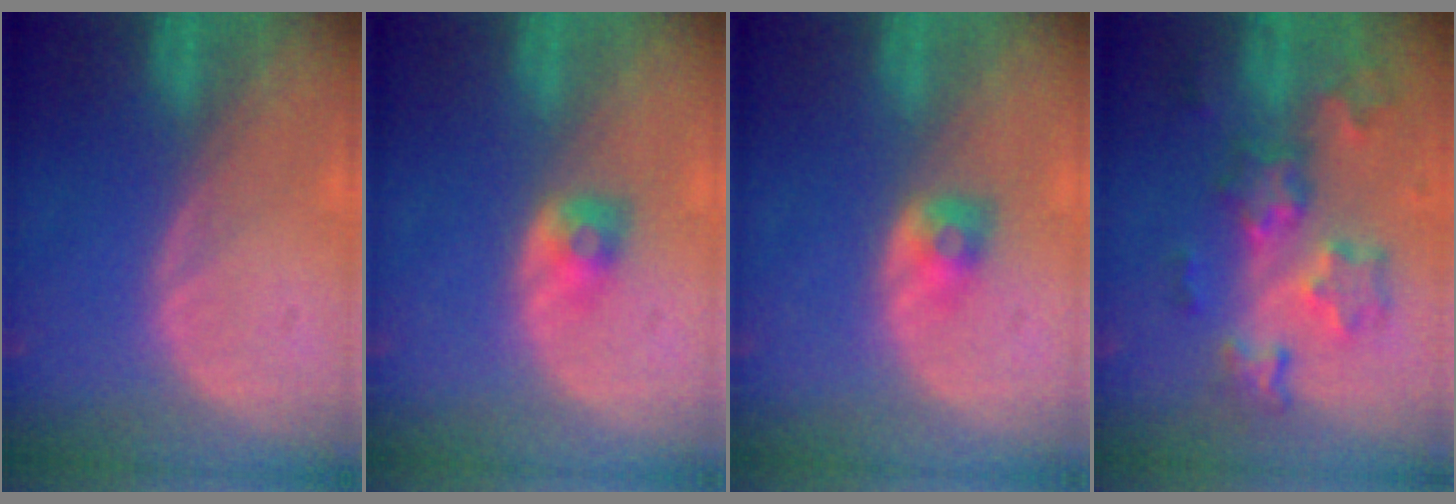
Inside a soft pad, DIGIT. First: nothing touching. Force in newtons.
{"total": 2.6, "press": 2.4, "slide": 1.0}
{"total": 2.6, "press": 2.4, "slide": 1.0}
{"total": 9.2, "press": 8.1, "slide": 4.5}